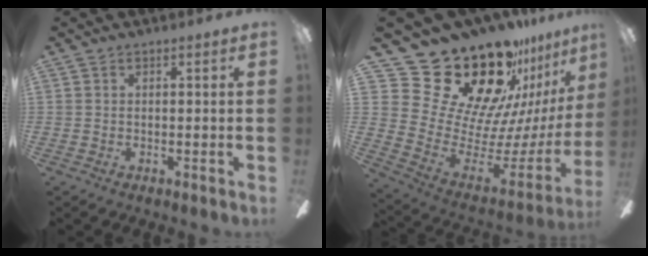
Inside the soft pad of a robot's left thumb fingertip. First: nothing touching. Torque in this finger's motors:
{"motor_torque": [1.17, 1.44, 1.24, -1.53, 0.06]}